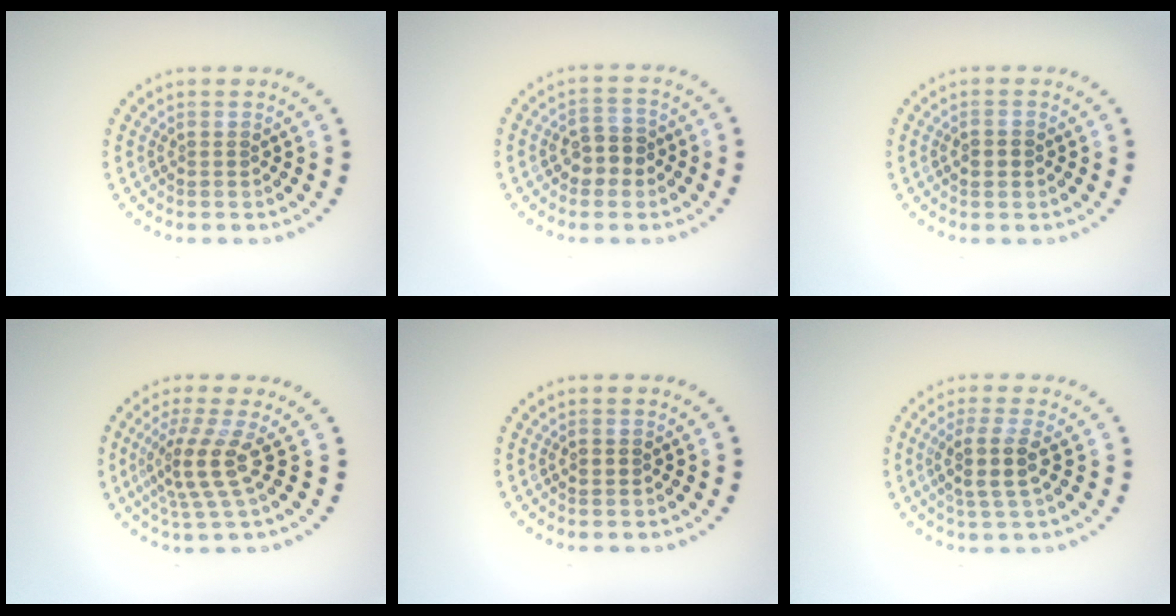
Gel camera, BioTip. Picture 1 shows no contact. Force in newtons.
{"total": 2.7, "press": 2.7, "slide": 0.4}
{"total": 1.7, "press": 1.7, "slide": 0.0}
{"total": 3.8, "press": 2.9, "slide": 2.6}
{"total": 1.1, "press": 1.1, "slide": 0.1}
{"total": 3.0, "press": 2.6, "slide": 1.5}